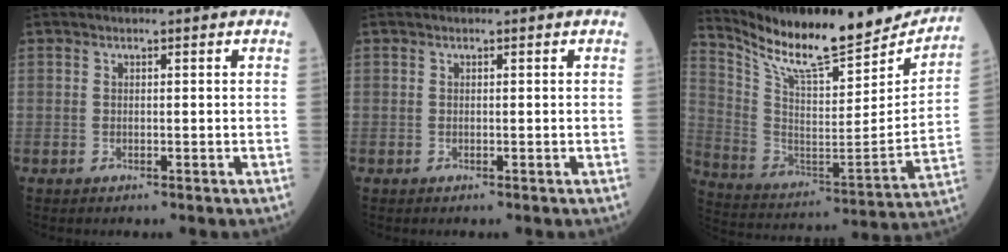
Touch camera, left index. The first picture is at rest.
{"total": 0.0}
{"total": 24.1, "force": [21.1, 3.8, 11.0], "torque": [-0.191, -0.044, 0.321]}